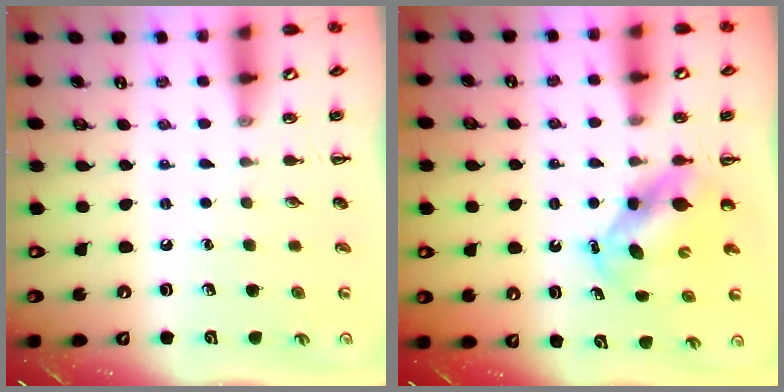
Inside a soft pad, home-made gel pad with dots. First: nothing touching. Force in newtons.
{"total": 5.7, "press": 5.6, "slide": 0.9}